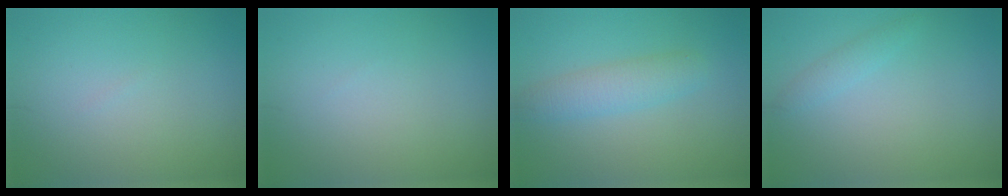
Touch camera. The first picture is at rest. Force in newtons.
{"total": 0.0}
{"total": 3.0, "press": 3.0, "slide": 0.1}
{"total": 1.1, "press": 1.1, "slide": 0.1}